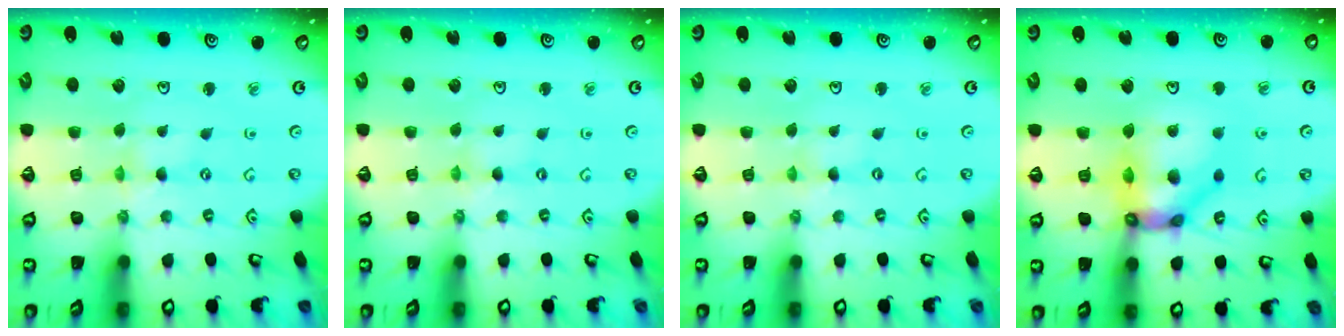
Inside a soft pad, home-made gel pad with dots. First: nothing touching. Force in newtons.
{"total": 0.0}
{"total": 0.0}
{"total": 14.6, "press": 14.4, "slide": 2.0}